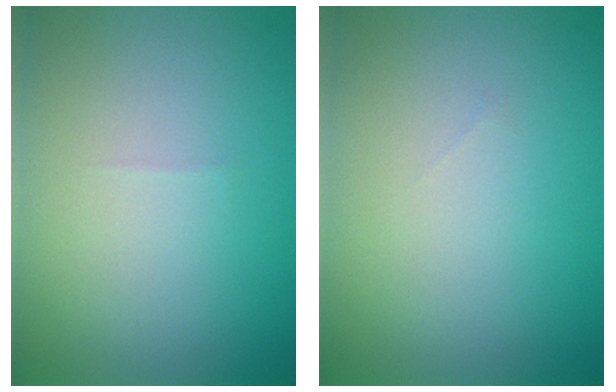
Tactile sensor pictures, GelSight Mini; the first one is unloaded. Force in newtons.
{"total": 0.0}